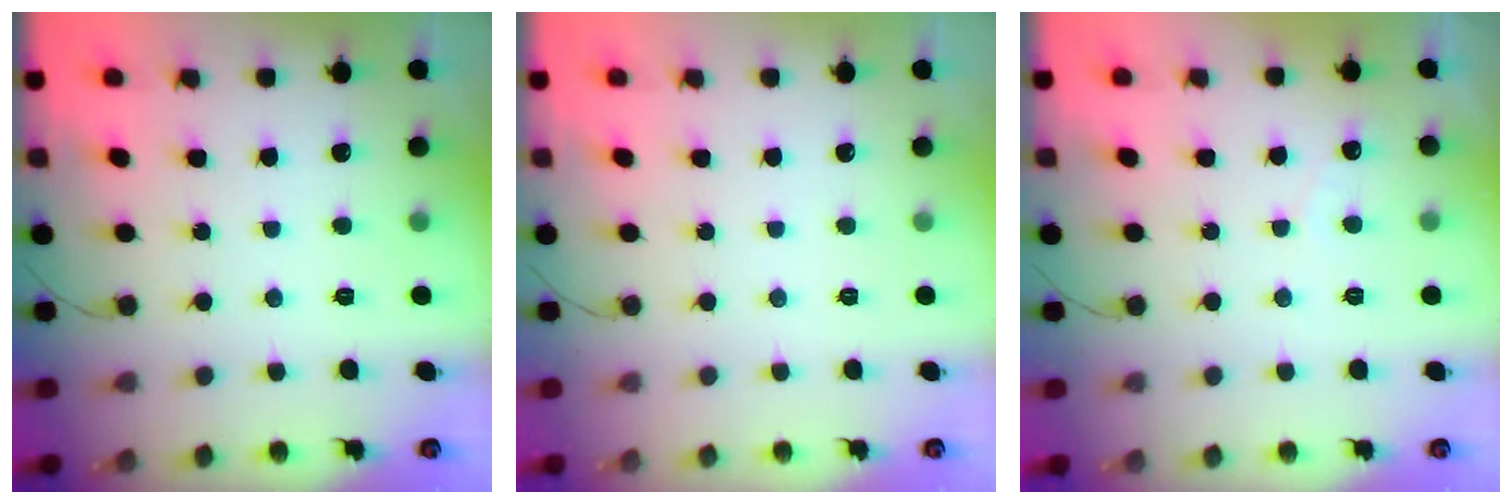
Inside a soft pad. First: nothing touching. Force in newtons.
{"total": 0.0}
{"total": 2.2, "press": 2.2, "slide": 0.0}